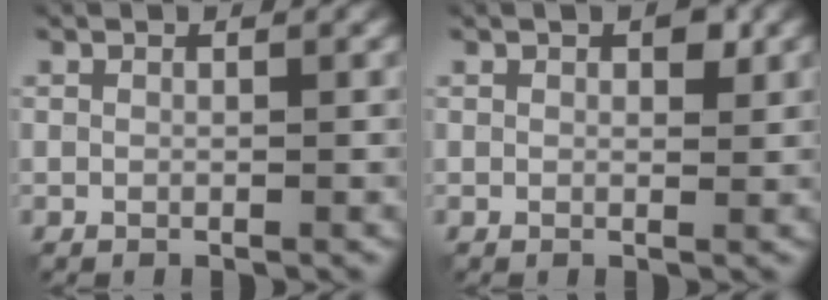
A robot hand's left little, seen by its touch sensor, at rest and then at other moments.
{"total": 1.5, "force": [0.7, 0.8, 1.1], "torque": [-0.011, 0.000, 0.011]}